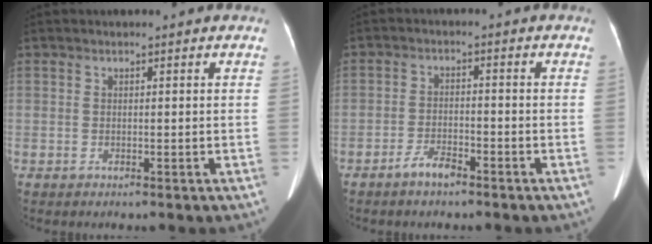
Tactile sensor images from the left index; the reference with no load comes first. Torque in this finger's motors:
{"motor_torque": [0.14, 0.14, 0.01, 0.00]}